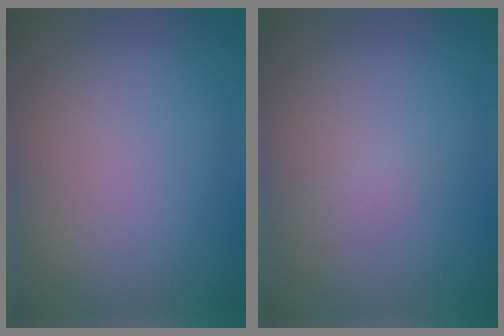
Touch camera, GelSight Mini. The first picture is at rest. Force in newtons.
{"total": 0.7, "press": 0.7, "slide": 0.0}